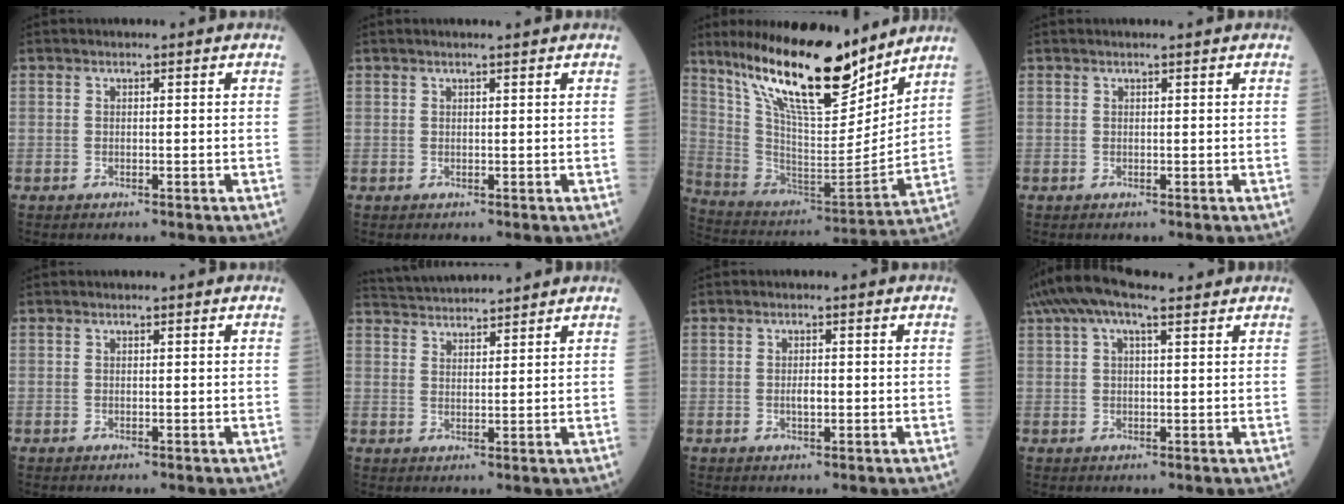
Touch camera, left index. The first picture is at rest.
{"total": 1.6, "force": [1.4, -0.2, 0.9], "torque": [-0.011, 0.008, 0.023]}
{"total": 21.6, "force": [16.2, 4.7, 13.5], "torque": [-0.236, -0.014, 0.289]}
{"total": 0.7, "force": [0.6, -0.1, 0.3], "torque": [-0.009, 0.001, 0.012]}
{"total": 0.0}
{"total": 8.6, "force": [8.3, 0.2, 2.0], "torque": [-0.045, 0.034, 0.136]}
{"total": 1.6, "force": [-0.3, 0.6, 1.5], "torque": [-0.029, -0.001, -0.004]}
{"total": 10.0, "force": [6.9, 2.9, 6.6], "torque": [-0.135, 0.055, 0.122]}